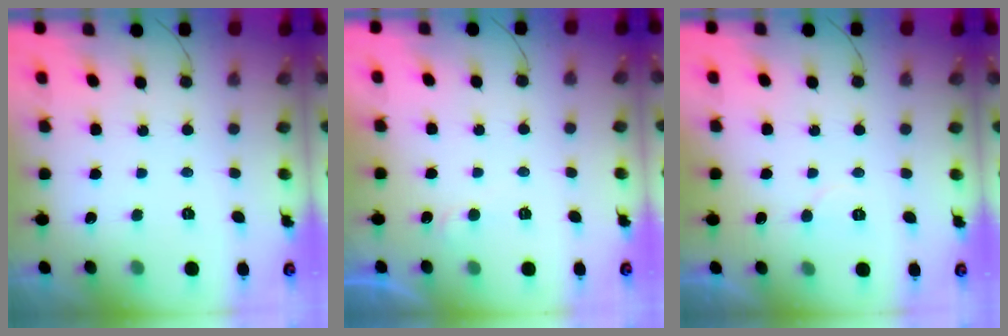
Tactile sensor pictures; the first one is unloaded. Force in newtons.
{"total": 3.4, "press": 3.4, "slide": 0.3}
{"total": 4.1, "press": 4.1, "slide": 0.3}